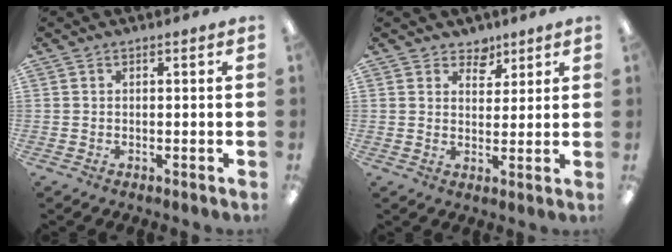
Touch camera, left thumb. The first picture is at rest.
{"total": 4.4, "force": [3.5, 2.7, 0.5], "torque": [-0.002, -0.021, 0.060]}